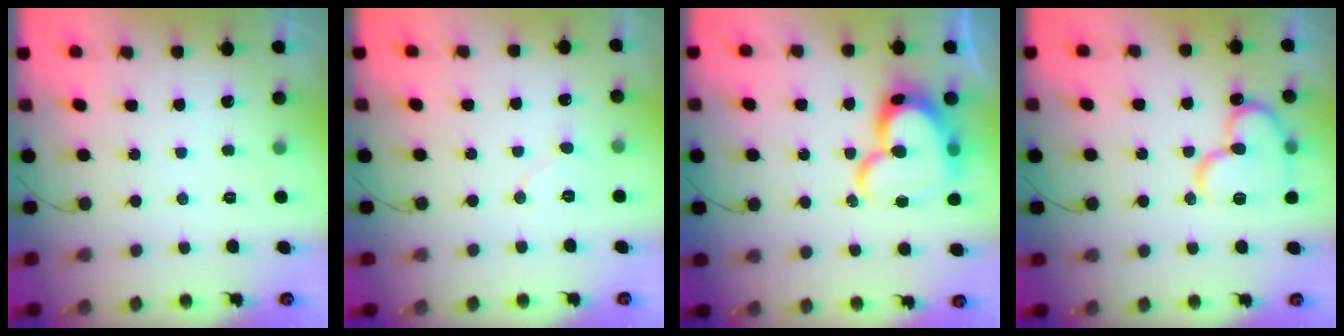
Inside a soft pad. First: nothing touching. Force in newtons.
{"total": 5.9, "press": 5.9, "slide": 0.6}
{"total": 20.2, "press": 20.1, "slide": 2.3}
{"total": 15.0, "press": 14.8, "slide": 2.2}